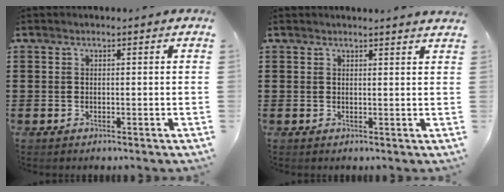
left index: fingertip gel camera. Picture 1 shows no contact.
{"total": 1.3, "force": [1.3, -0.2, 0.2], "torque": [-0.006, -0.002, 0.025]}